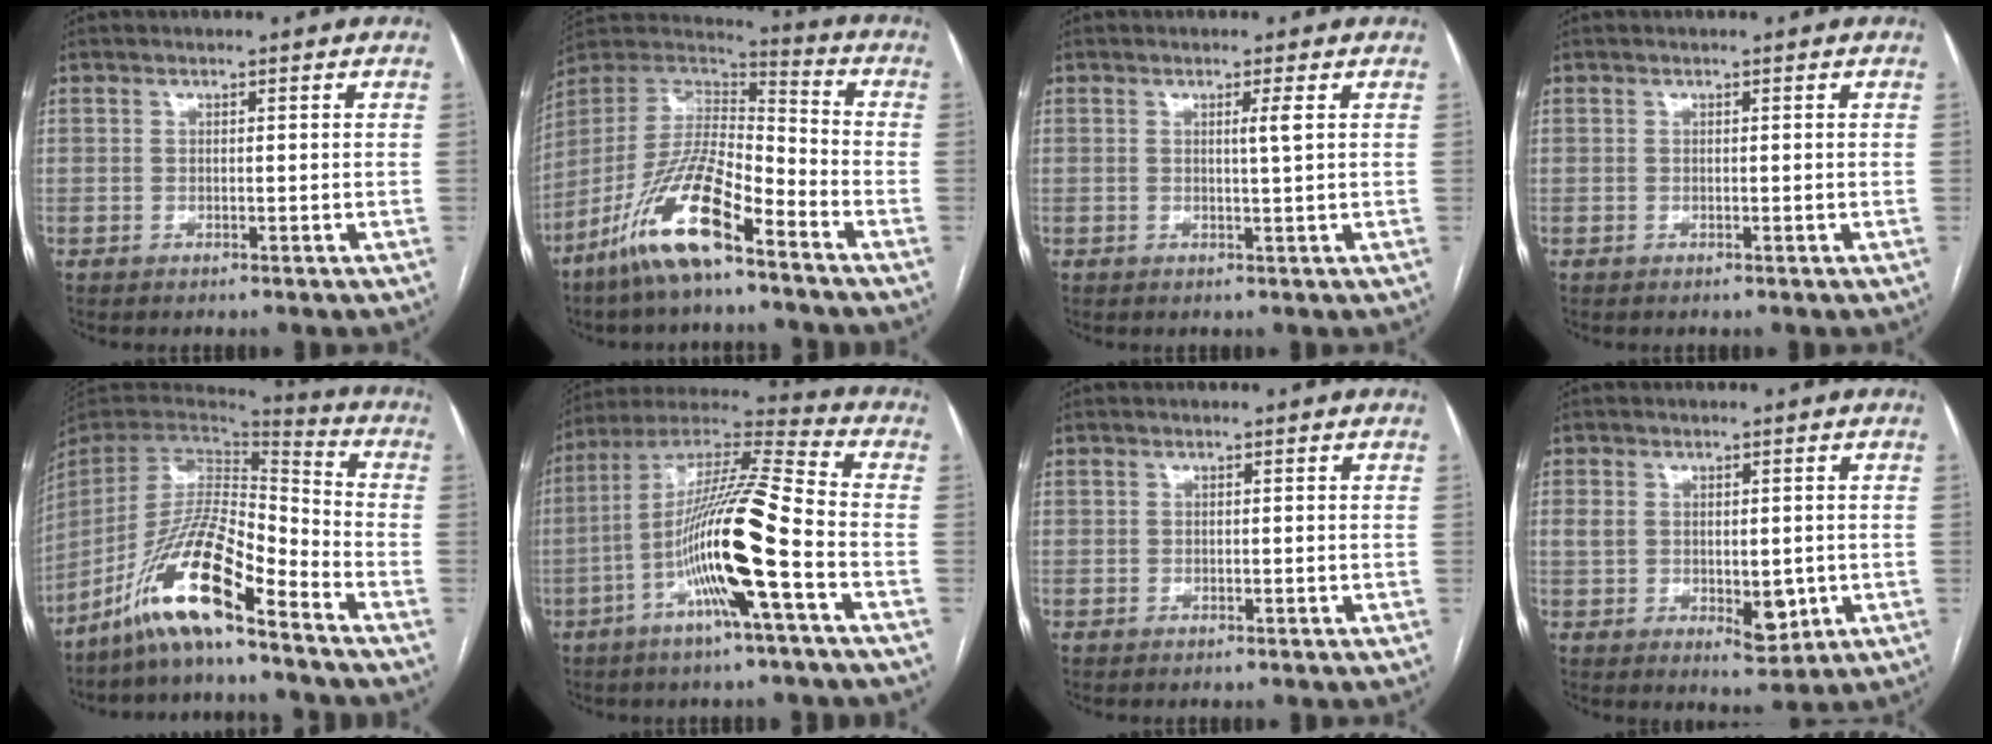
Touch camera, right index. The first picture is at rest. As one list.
[{"total": 15.7, "force": [-9.7, 3.5, 11.8], "torque": [-0.234, 0.000, -0.181]}, {"total": 1.6, "force": [0.5, -0.5, 1.5], "torque": [-0.028, -0.003, 0.009]}, {"total": 0.0}, {"total": 14.6, "force": [-9.9, 1.8, 10.6], "torque": [-0.206, -0.001, -0.184]}, {"total": 17.3, "force": [-5.2, 0.4, 16.5], "torque": [-0.311, 0.003, -0.100]}, {"total": 0.0}, {"total": 6.6, "force": [-0.5, 3.8, 5.4], "torque": [-0.077, -0.001, 0.010]}]